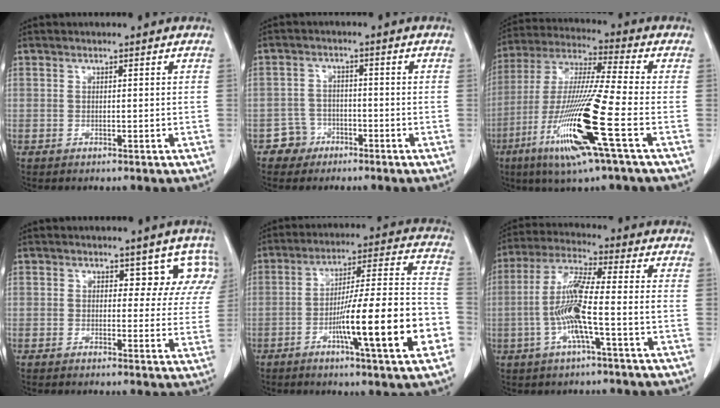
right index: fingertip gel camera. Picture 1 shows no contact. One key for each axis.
{"total": 3.7, "fx": -2.2, "fy": 2.9, "fz": -0.4, "tx": 0.013, "ty": 0.015, "tz": -0.038}
{"total": 17.7, "fx": -6.8, "fy": -0.6, "fz": 16.3, "tx": -0.346, "ty": -0.029, "tz": -0.135}
{"total": 5.3, "fx": 3.3, "fy": 3.5, "fz": 2.2, "tx": 0.005, "ty": 0.000, "tz": 0.015}
{"total": 18.8, "fx": -6.6, "fy": 0.7, "fz": 17.6, "tx": -0.248, "ty": 0.006, "tz": -0.100}
{"total": 9.9, "fx": -2.2, "fy": 0.2, "fz": 9.6, "tx": -0.200, "ty": 0.004, "tz": -0.050}